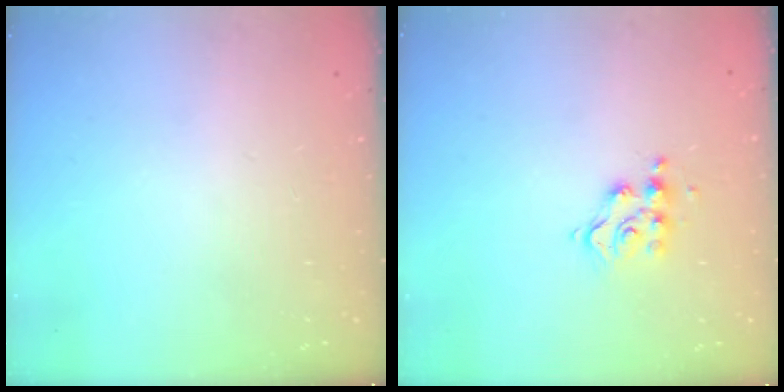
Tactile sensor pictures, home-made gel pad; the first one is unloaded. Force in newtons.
{"total": 7.7, "press": 7.7, "slide": 0.5}